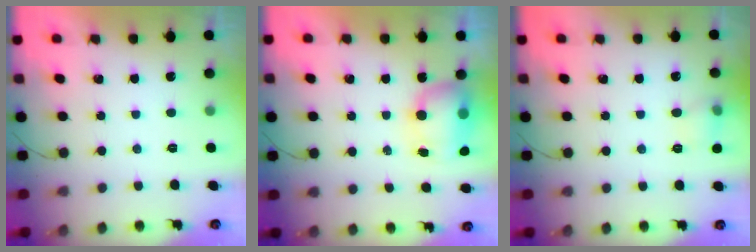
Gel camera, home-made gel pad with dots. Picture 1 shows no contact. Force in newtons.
{"total": 8.0, "press": 7.9, "slide": 1.3}
{"total": 7.4, "press": 7.2, "slide": 1.7}